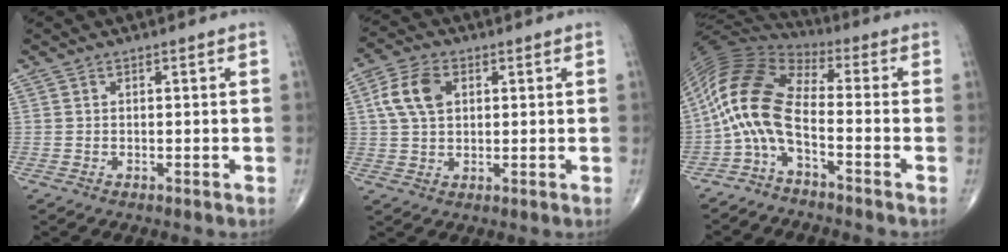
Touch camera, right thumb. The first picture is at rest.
{"total": 7.9, "force": [2.1, 5.1, 5.7], "torque": [-0.110, 0.007, 0.037]}
{"total": 12.0, "force": [-3.5, 4.7, 10.4], "torque": [-0.226, 0.062, -0.086]}